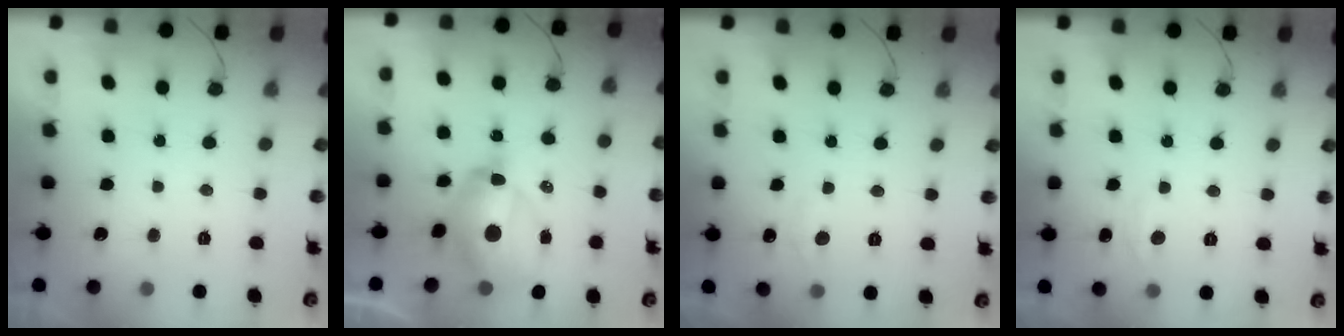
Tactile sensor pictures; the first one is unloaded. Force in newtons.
{"total": 13.5, "press": 13.4, "slide": 1.4}
{"total": 4.7, "press": 4.7, "slide": 0.6}
{"total": 3.3, "press": 3.2, "slide": 0.4}